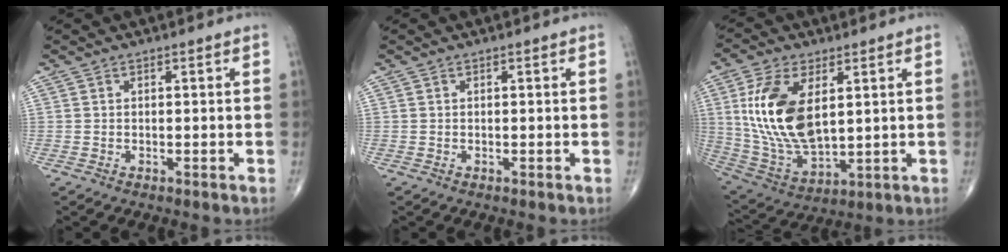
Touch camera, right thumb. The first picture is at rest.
{"total": 0.0}
{"total": 17.3, "force": [4.0, 9.0, 14.2], "torque": [-0.280, -0.021, 0.088]}